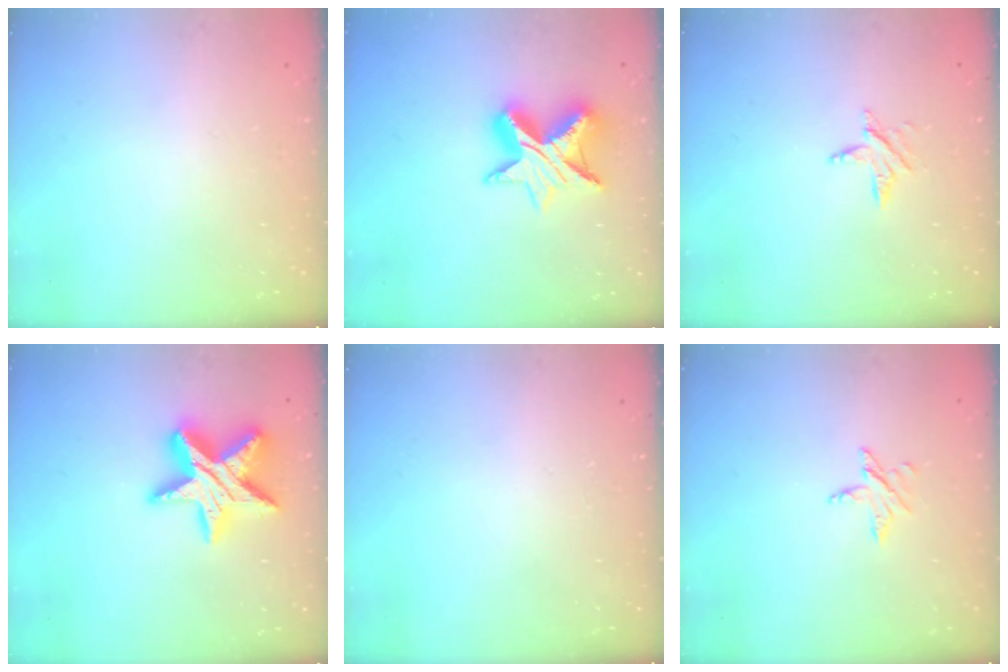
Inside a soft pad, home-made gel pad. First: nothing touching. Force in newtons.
{"total": 11.3, "press": 11.3, "slide": 0.8}
{"total": 3.5, "press": 3.5, "slide": 0.4}
{"total": 17.2, "press": 17.2, "slide": 1.5}
{"total": 0.0}
{"total": 3.8, "press": 3.7, "slide": 0.3}